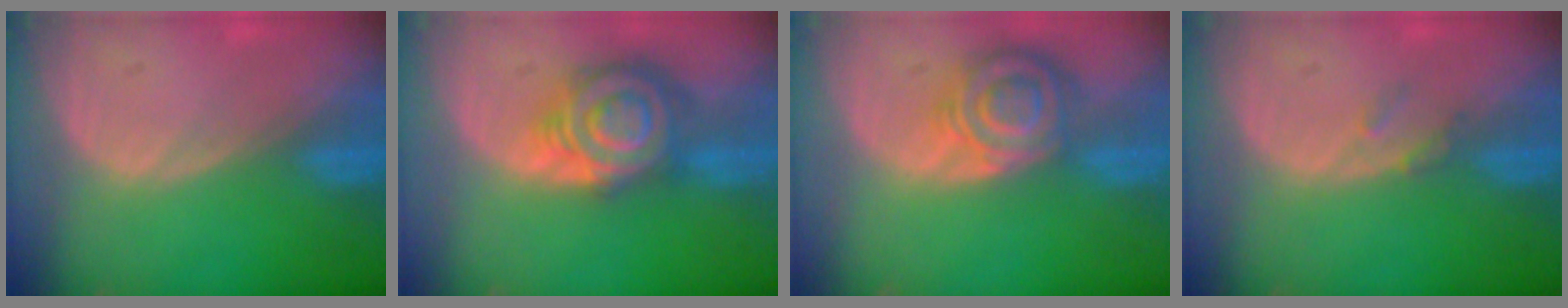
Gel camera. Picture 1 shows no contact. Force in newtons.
{"total": 9.1, "press": 9.1, "slide": 0.6}
{"total": 8.3, "press": 7.2, "slide": 4.1}
{"total": 1.6, "press": 1.6, "slide": 0.2}